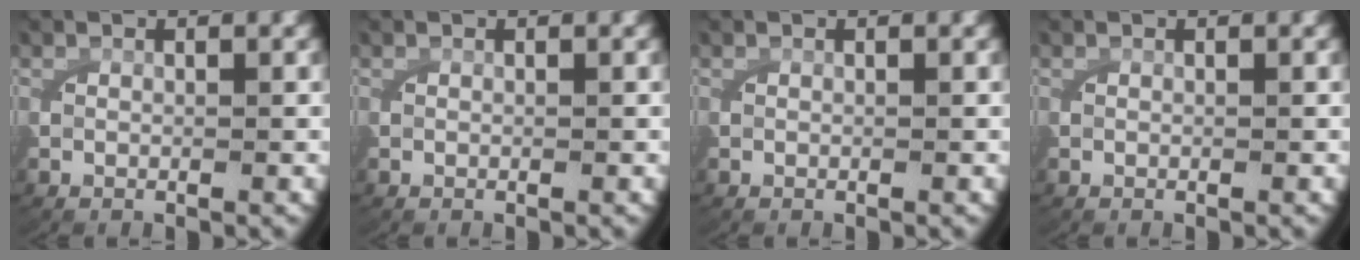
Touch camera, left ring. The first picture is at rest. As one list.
[{"total": 0.0}, {"total": 0.0}, {"total": 0.0}]